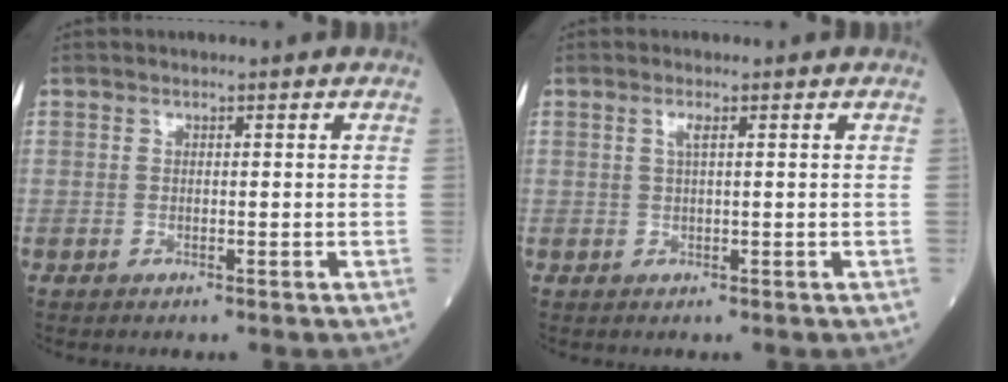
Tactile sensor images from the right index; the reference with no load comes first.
{"total": 1.3, "force": [0.5, 0.0, 1.2], "torque": [-0.028, 0.003, 0.008]}